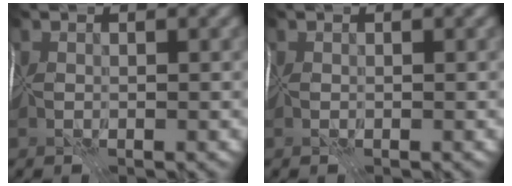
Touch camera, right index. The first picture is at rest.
{"total": 0.0}